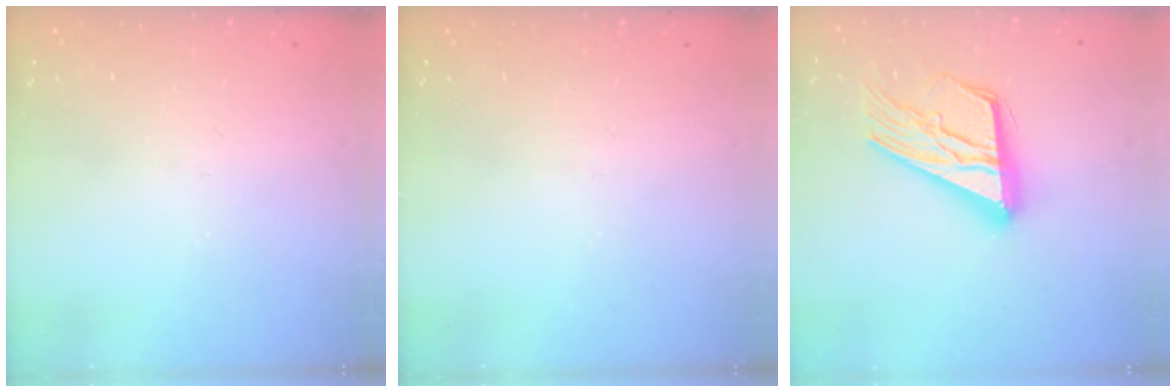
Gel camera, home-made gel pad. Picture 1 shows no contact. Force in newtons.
{"total": 0.0}
{"total": 20.0, "press": 20.0, "slide": 1.8}